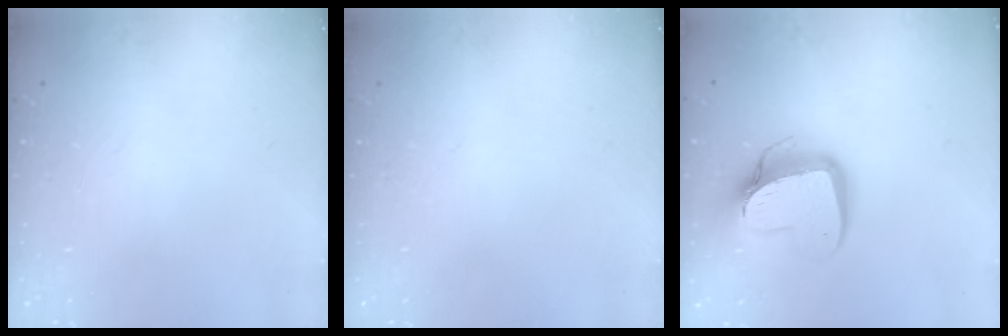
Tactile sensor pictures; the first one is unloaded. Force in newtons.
{"total": 0.0}
{"total": 13.7, "press": 13.7, "slide": 1.3}